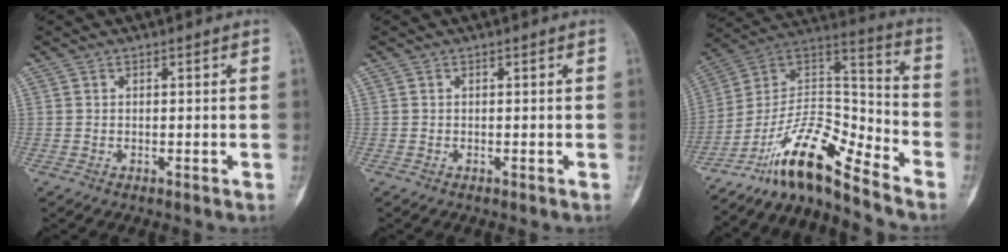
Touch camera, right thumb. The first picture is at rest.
{"total": 0.0}
{"total": 15.1, "force": [-12.3, 3.1, 8.2], "torque": [-0.138, 0.114, -0.226]}